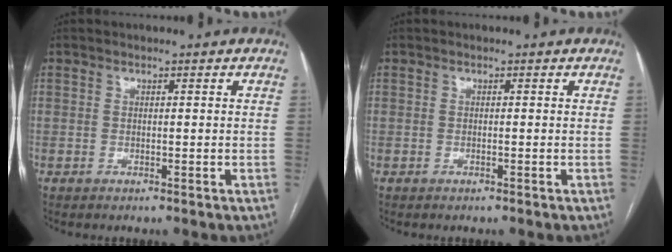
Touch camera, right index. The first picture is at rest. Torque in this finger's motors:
{"motor_torque": [0.08, 0.05, 0.01, 0.00]}